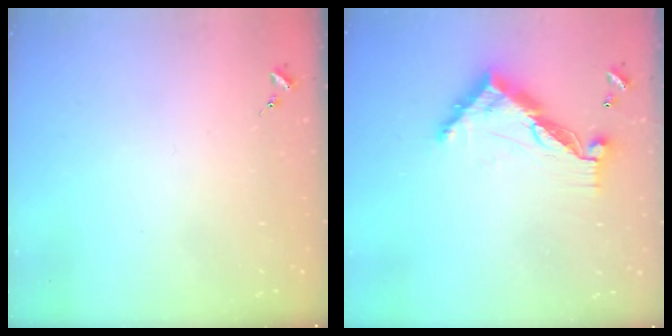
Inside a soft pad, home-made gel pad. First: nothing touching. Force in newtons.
{"total": 11.5, "press": 11.5, "slide": 1.0}